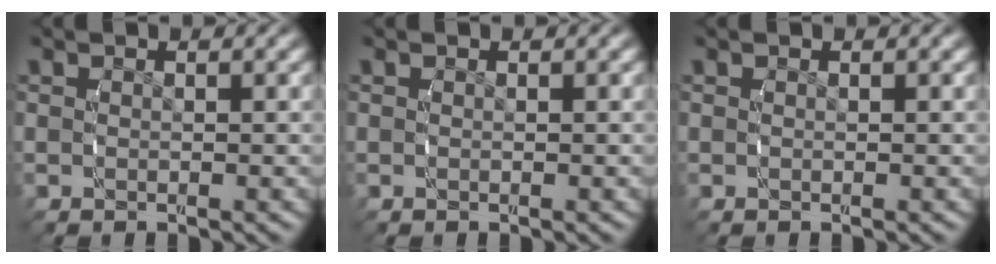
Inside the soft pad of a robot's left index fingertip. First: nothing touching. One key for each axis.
{"total": 0.0}
{"total": 0.0}